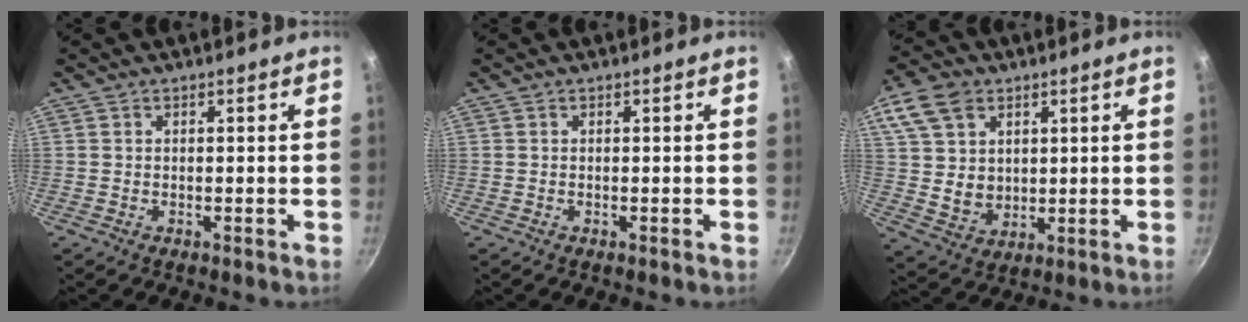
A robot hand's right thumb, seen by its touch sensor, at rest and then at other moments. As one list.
[{"total": 0.0}, {"total": 13.4, "force": [5.4, 10.3, 6.8], "torque": [-0.115, -0.011, 0.108]}]